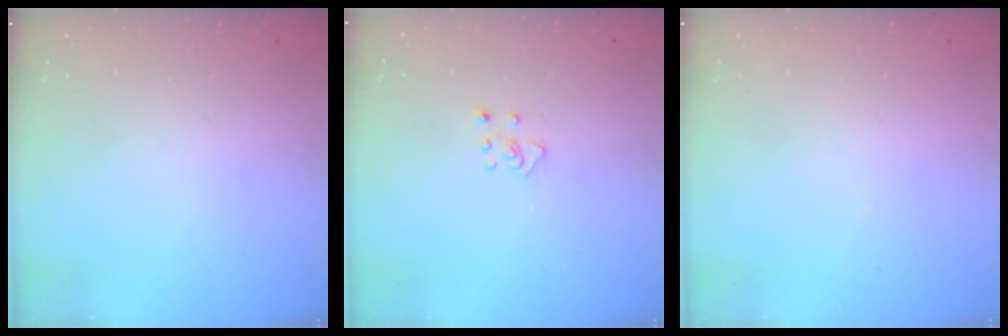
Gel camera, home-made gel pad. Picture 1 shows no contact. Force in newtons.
{"total": 3.4, "press": 3.3, "slide": 0.6}
{"total": 0.0}